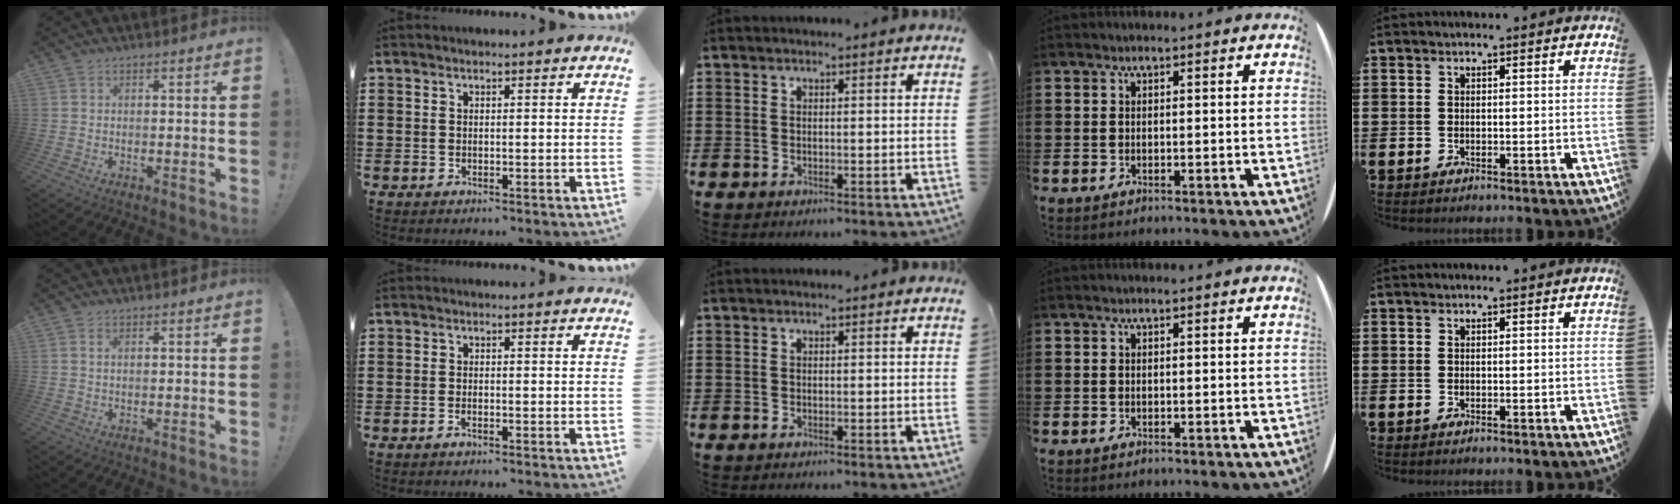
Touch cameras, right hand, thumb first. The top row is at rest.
{"thumb": {"total": 1.2, "force": [0.4, 0.4, 1.0], "torque": [-0.017, 0.000, 0.006]}, "index": {"total": 0.7, "force": [-0.6, 0.0, 0.4], "torque": [-0.010, -0.005, -0.010]}}